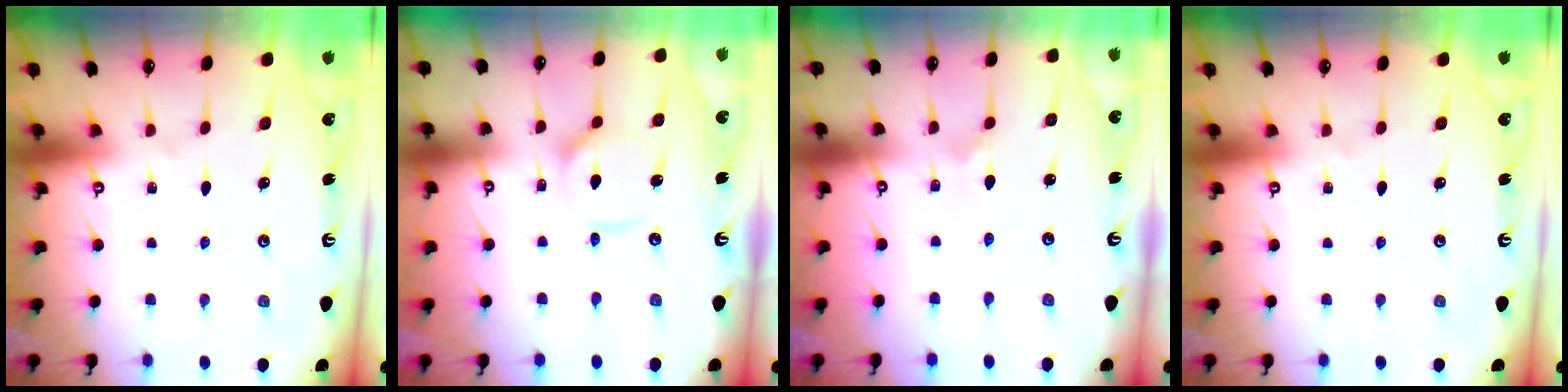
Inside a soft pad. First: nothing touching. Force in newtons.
{"total": 8.6, "press": 8.6, "slide": 0.9}
{"total": 2.3, "press": 2.3, "slide": 0.1}
{"total": 0.0}